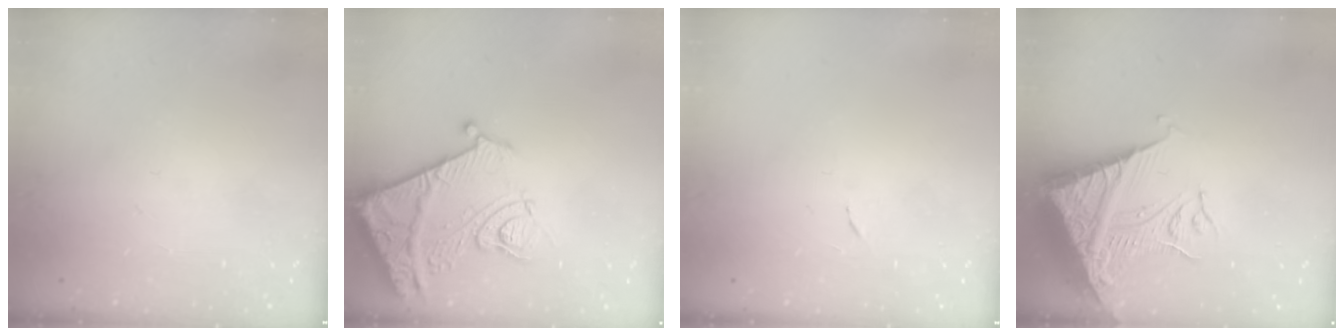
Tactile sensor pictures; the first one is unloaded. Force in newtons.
{"total": 14.7, "press": 14.6, "slide": 1.7}
{"total": 3.5, "press": 3.3, "slide": 1.2}
{"total": 12.5, "press": 12.5, "slide": 1.2}